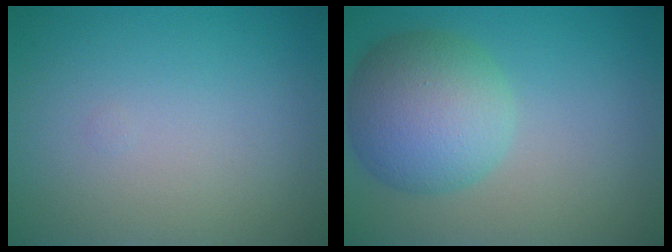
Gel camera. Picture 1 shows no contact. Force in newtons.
{"total": 7.2, "press": 7.2, "slide": 0.2}